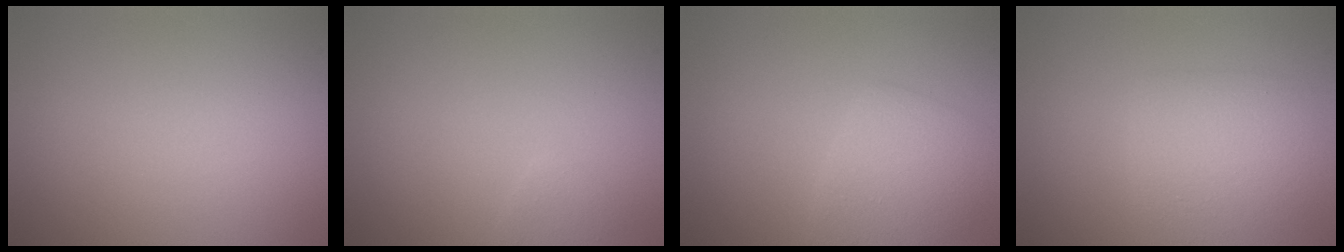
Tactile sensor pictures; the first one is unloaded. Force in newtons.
{"total": 0.7, "press": 0.7, "slide": 0.0}
{"total": 2.9, "press": 2.9, "slide": 0.2}
{"total": 2.9, "press": 2.9, "slide": 0.1}